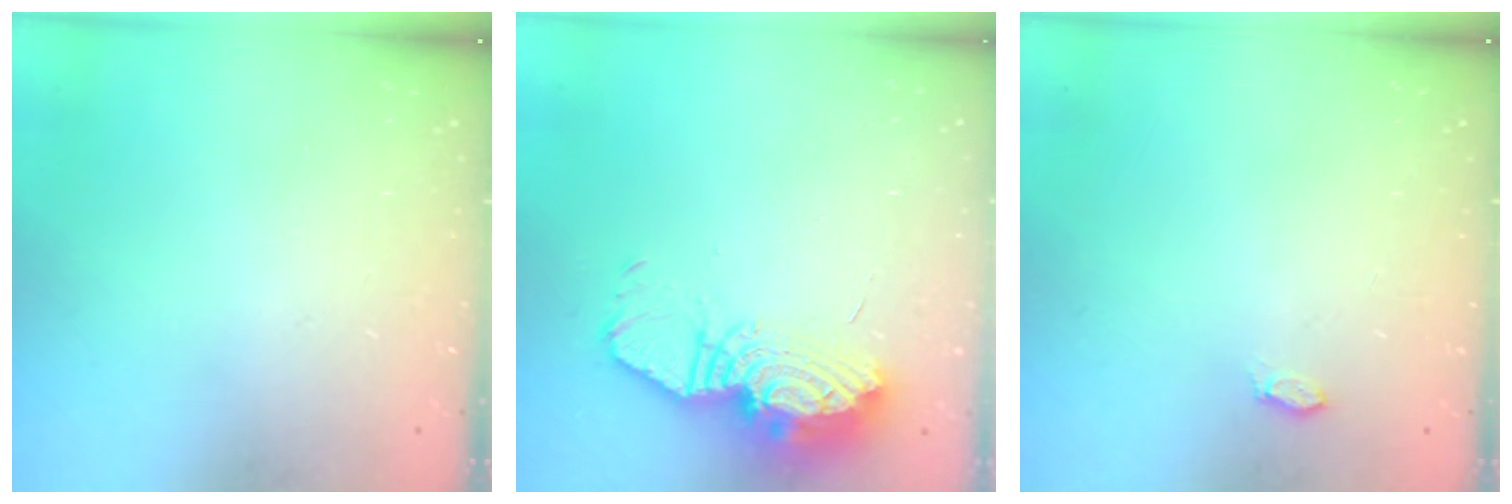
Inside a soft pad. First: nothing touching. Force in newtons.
{"total": 13.9, "press": 13.9, "slide": 1.0}
{"total": 2.9, "press": 2.7, "slide": 1.1}